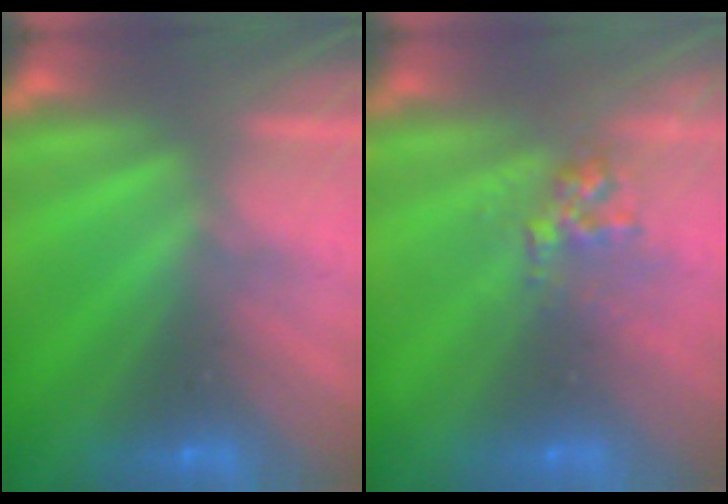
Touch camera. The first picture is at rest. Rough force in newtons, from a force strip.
{"total": 2.6}